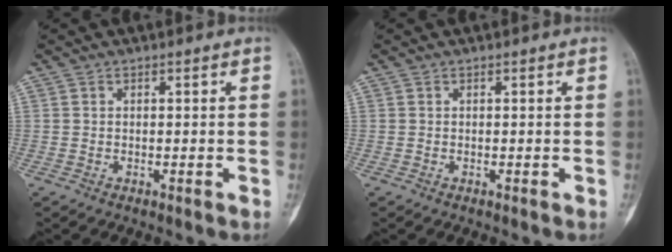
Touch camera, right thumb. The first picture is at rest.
{"total": 0.0}